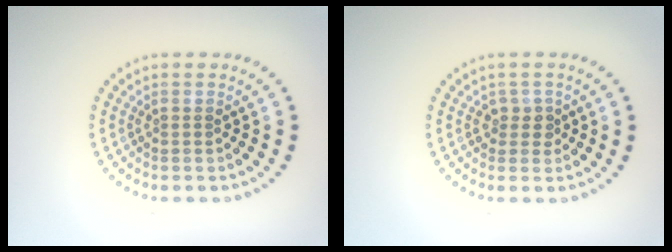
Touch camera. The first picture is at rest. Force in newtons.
{"total": 1.5, "press": 1.3, "slide": 0.8}